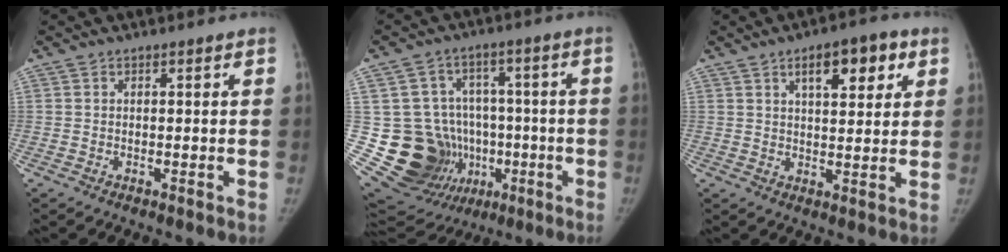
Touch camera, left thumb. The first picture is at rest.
{"total": 18.9, "force": [-3.0, 16.7, 8.2], "torque": [-0.112, 0.050, -0.016]}
{"total": 9.3, "force": [4.3, 4.0, 7.2], "torque": [-0.077, -0.009, 0.061]}